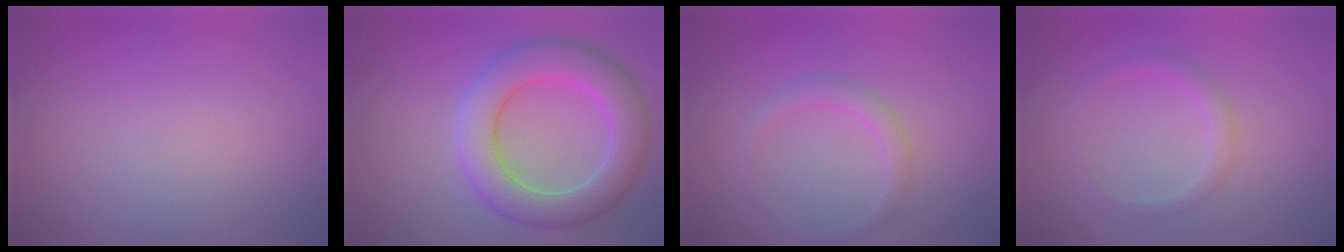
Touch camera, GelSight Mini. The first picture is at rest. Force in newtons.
{"total": 6.9, "press": 6.9, "slide": 0.1}
{"total": 1.6, "press": 1.6, "slide": 0.0}
{"total": 1.5, "press": 1.5, "slide": 0.0}